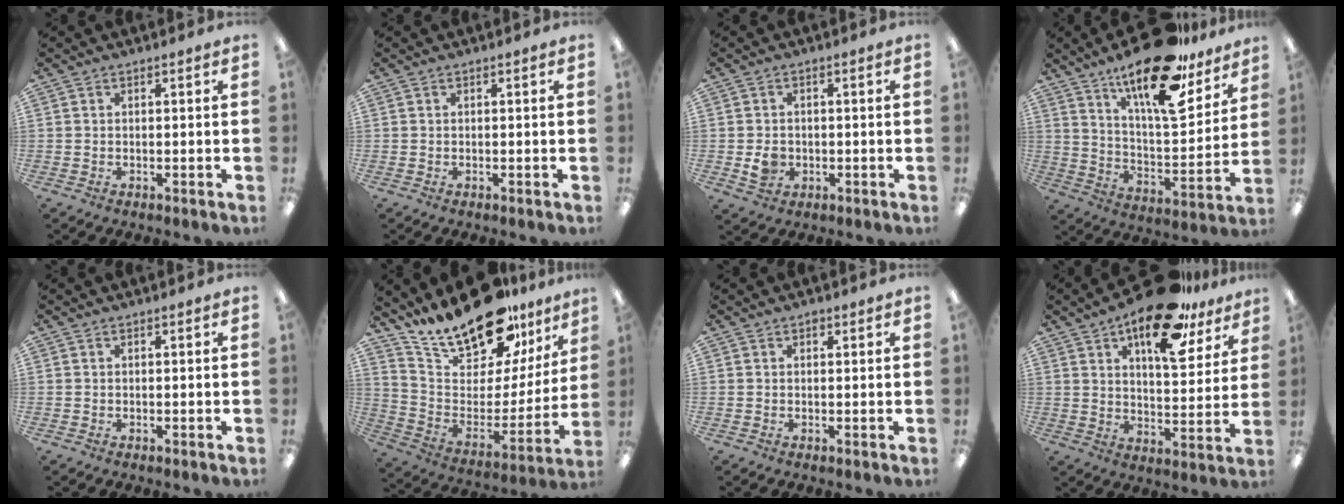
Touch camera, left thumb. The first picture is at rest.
{"total": 0.0}
{"total": 3.9, "force": [-0.6, 3.4, 1.8], "torque": [-0.022, -0.003, -0.014]}
{"total": 21.0, "force": [15.4, 6.7, 12.6], "torque": [-0.199, -0.104, 0.259]}
{"total": 0.0}
{"total": 21.3, "force": [18.2, 7.3, 8.1], "torque": [-0.148, -0.135, 0.321]}
{"total": 1.0, "force": [0.7, 0.6, 0.5], "torque": [-0.003, -0.001, 0.010]}
{"total": 20.1, "force": [13.5, 8.0, 12.5], "torque": [-0.180, -0.075, 0.219]}